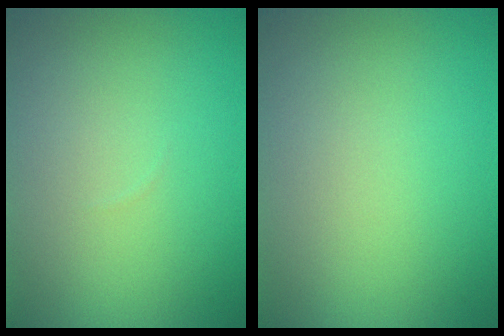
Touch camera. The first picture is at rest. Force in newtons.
{"total": 0.0}